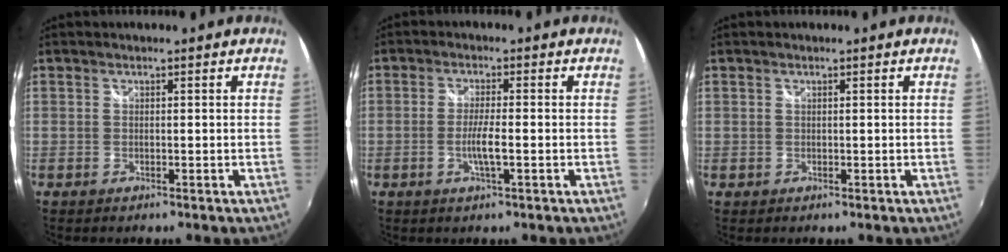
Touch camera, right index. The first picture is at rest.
{"total": 3.8, "force": [-1.2, 0.2, 3.6], "torque": [-0.068, -0.007, -0.021]}
{"total": 0.6, "force": [0.0, 0.6, -0.1], "torque": [0.003, 0.000, -0.001]}